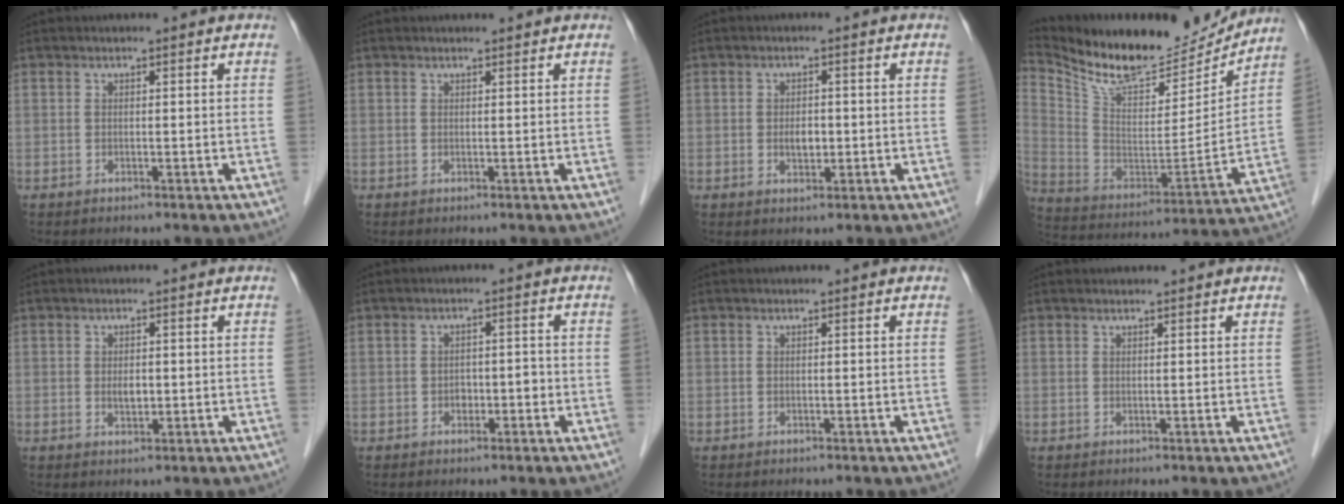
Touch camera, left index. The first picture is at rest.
{"total": 0.9, "force": [0.9, 0.0, 0.1], "torque": [-0.007, 0.005, 0.015]}
{"total": 2.3, "force": [-0.3, 1.4, 1.8], "torque": [-0.031, 0.000, -0.002]}
{"total": 20.6, "force": [18.6, 5.6, 6.9], "torque": [-0.134, -0.021, 0.305]}
{"total": 1.8, "force": [-0.1, 1.0, 1.5], "torque": [-0.026, -0.002, 0.001]}
{"total": 2.1, "force": [-0.8, 1.5, 1.3], "torque": [-0.016, 0.011, -0.010]}
{"total": 0.0}
{"total": 0.7, "force": [0.7, 0.0, 0.1], "torque": [-0.008, 0.006, 0.013]}